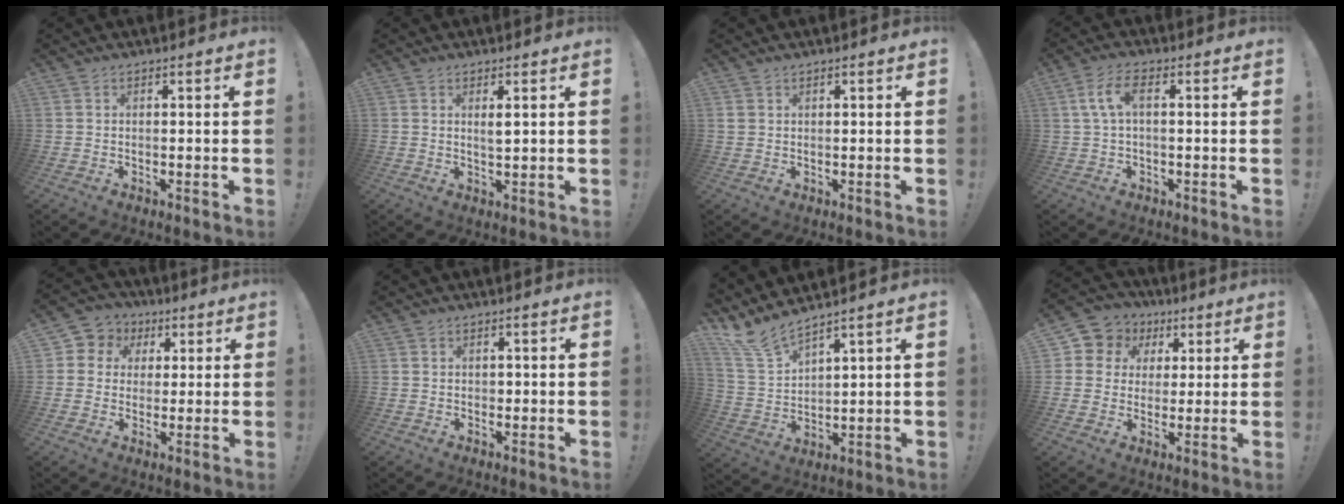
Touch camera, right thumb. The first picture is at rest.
{"total": 2.2, "force": [0.9, 0.4, 2.0], "torque": [-0.033, -0.005, 0.012]}
{"total": 1.6, "force": [0.9, 1.2, 0.6], "torque": [-0.009, 0.001, 0.018]}
{"total": 6.8, "force": [1.0, 2.7, 6.2], "torque": [-0.127, 0.006, 0.017]}
{"total": 6.8, "force": [1.0, 6.4, 1.8], "torque": [-0.027, -0.001, 0.024]}
{"total": 0.7, "force": [0.0, 0.7, 0.1], "torque": [0.001, 0.002, -0.002]}
{"total": 8.9, "force": [7.9, 2.0, 3.6], "torque": [-0.090, -0.049, 0.152]}
{"total": 8.2, "force": [2.4, 7.6, 2.1], "torque": [-0.034, -0.013, 0.051]}